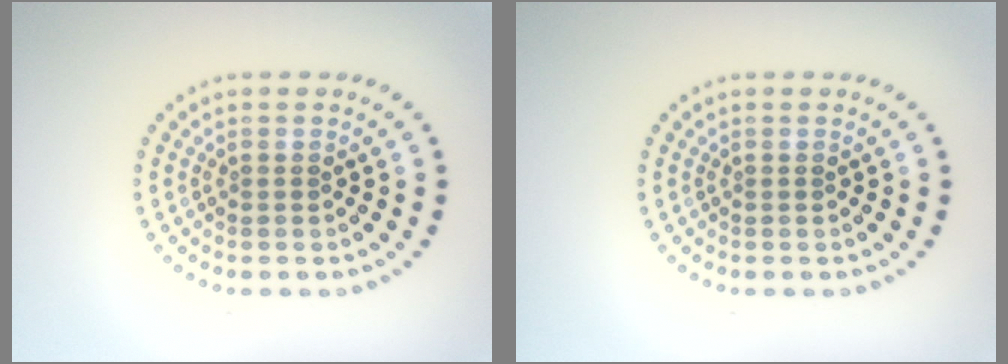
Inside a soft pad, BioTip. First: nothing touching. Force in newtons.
{"total": 0.0}